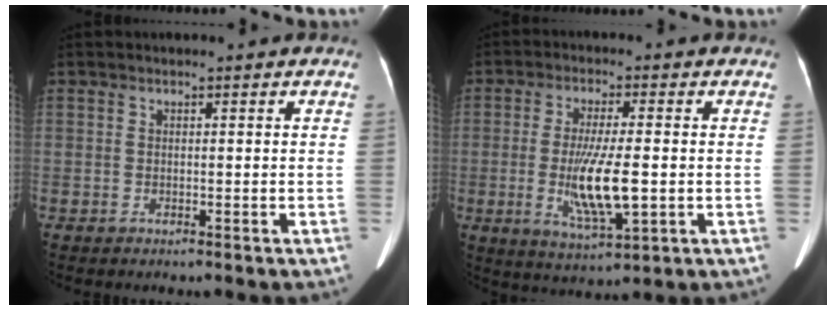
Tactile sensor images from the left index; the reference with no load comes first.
{"total": 9.6, "force": [-1.3, 1.6, 9.4], "torque": [-0.183, -0.019, -0.018]}